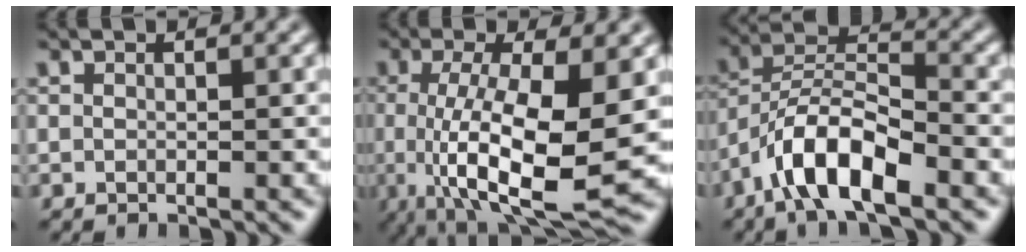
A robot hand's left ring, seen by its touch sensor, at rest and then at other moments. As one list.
[{"total": 10.8, "force": [-1.2, 3.3, 10.2], "torque": [-0.176, -0.024, -0.014]}, {"total": 7.3, "force": [-4.4, 2.4, 5.4], "torque": [-0.092, 0.012, -0.085]}]